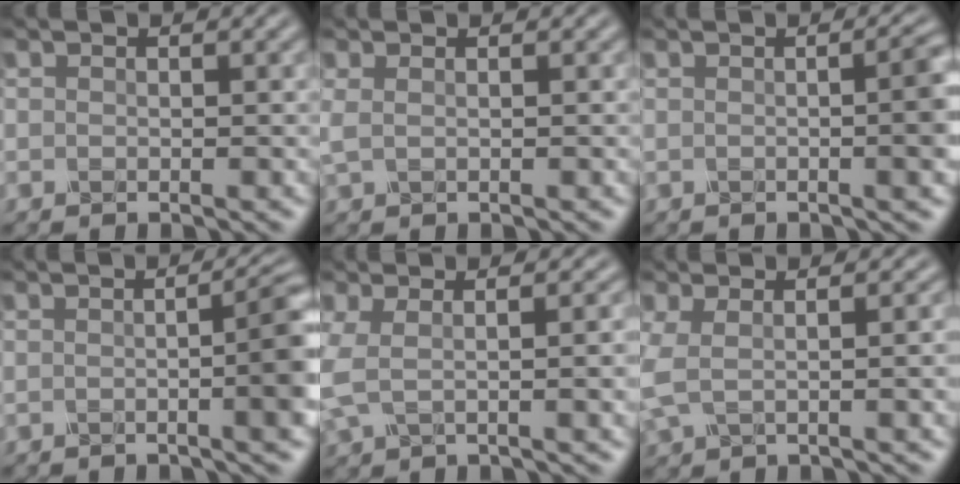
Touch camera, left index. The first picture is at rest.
{"total": 1.1, "force": [0.4, 0.4, 0.9], "torque": [-0.022, 0.004, 0.008]}
{"total": 5.5, "force": [0.0, 1.8, 5.2], "torque": [-0.042, 0.012, -0.003]}
{"total": 6.8, "force": [-0.1, 1.9, 6.5], "torque": [-0.058, 0.006, -0.001]}
{"total": 7.5, "force": [-0.2, 3.6, 6.6], "torque": [-0.116, -0.009, 0.003]}
{"total": 6.4, "force": [-0.2, 3.0, 5.6], "torque": [-0.101, -0.004, 0.000]}